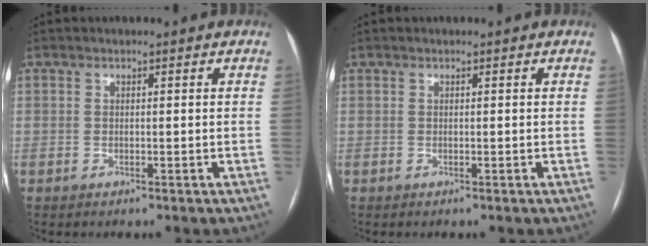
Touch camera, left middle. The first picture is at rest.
{"total": 0.0}